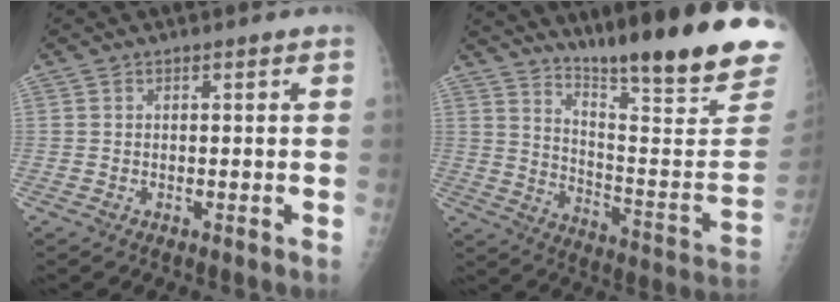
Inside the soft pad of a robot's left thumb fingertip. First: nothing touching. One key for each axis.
{"total": 25.8, "fx": 19.4, "fy": 2.5, "fz": 16.8, "tx": -0.234, "ty": -0.133, "tz": 0.284}